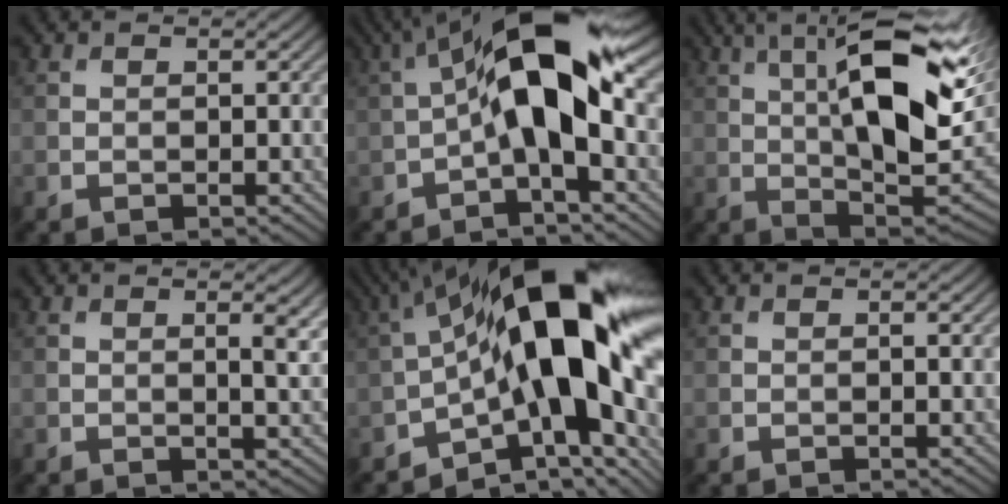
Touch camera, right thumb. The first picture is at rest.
{"total": 12.5, "force": [0.7, 4.6, 11.6], "torque": [-0.209, 0.024, -0.001]}
{"total": 17.4, "force": [5.1, 5.8, 15.6], "torque": [-0.258, 0.018, 0.080]}
{"total": 3.0, "force": [0.7, 0.7, 2.8], "torque": [-0.046, 0.002, 0.012]}
{"total": 18.2, "force": [-0.8, 7.8, 16.4], "torque": [-0.234, 0.024, -0.024]}
{"total": 0.0}